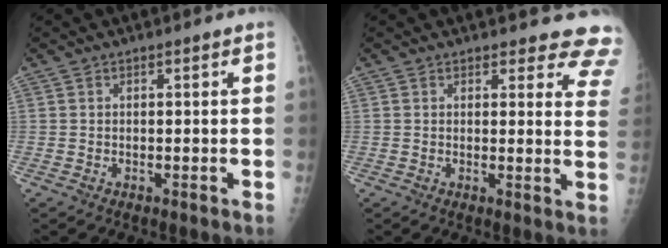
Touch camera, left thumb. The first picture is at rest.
{"total": 10.4, "force": [9.7, 3.5, 1.4], "torque": [0.043, -0.063, 0.071]}